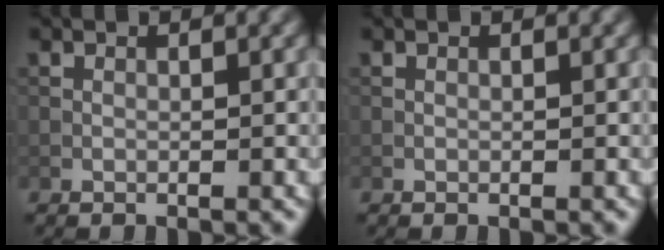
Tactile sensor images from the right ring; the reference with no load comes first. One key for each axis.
{"total": 0.0}